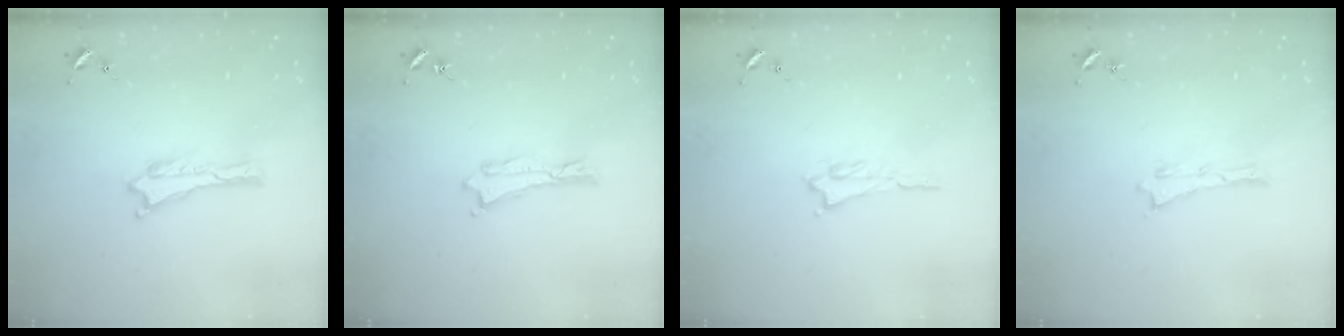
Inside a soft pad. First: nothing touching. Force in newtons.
{"total": 0.0}
{"total": 1.1, "press": 1.1, "slide": 0.2}
{"total": 0.0}